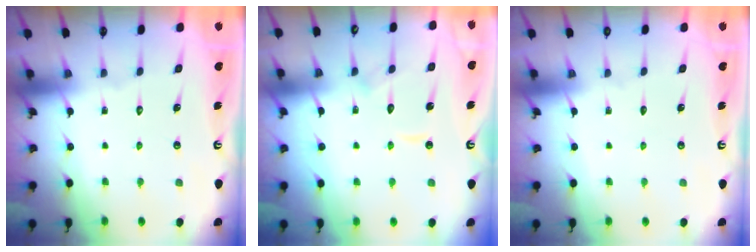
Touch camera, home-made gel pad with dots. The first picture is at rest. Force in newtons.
{"total": 7.2, "press": 7.2, "slide": 0.7}
{"total": 0.0}